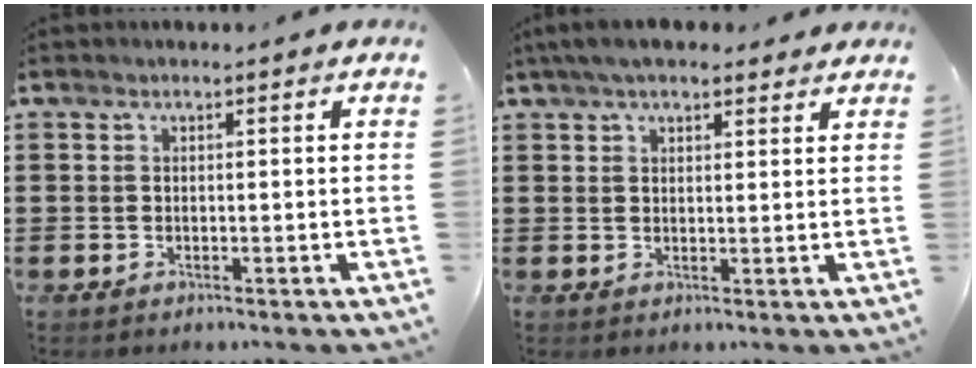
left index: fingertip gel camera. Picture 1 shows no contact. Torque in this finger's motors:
{"motor_torque": [1.05, -1.09, 0.85, 0.21]}